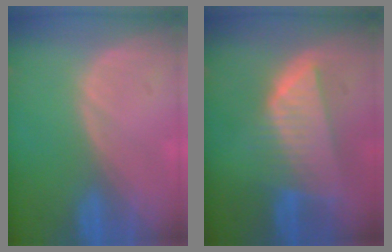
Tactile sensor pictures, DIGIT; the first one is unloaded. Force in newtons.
{"total": 8.4, "press": 7.4, "slide": 3.9}